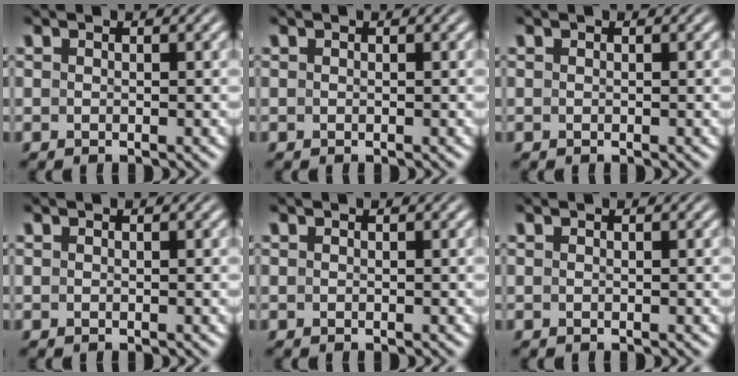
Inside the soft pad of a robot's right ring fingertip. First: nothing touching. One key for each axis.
{"total": 0.0}
{"total": 0.0}
{"total": 0.0}
{"total": 0.0}
{"total": 0.0}